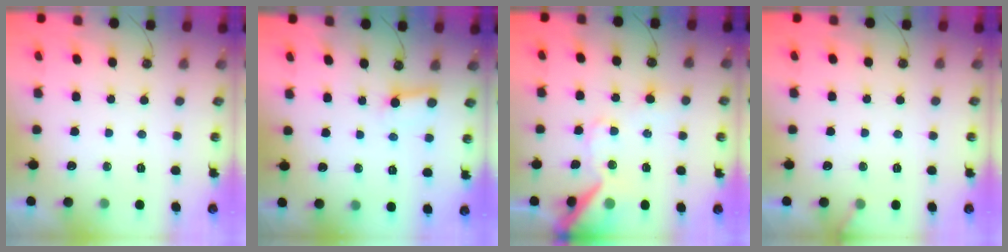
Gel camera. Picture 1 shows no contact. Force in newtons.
{"total": 4.2, "press": 4.2, "slide": 0.1}
{"total": 13.9, "press": 13.8, "slide": 1.7}
{"total": 3.8, "press": 3.8, "slide": 0.2}